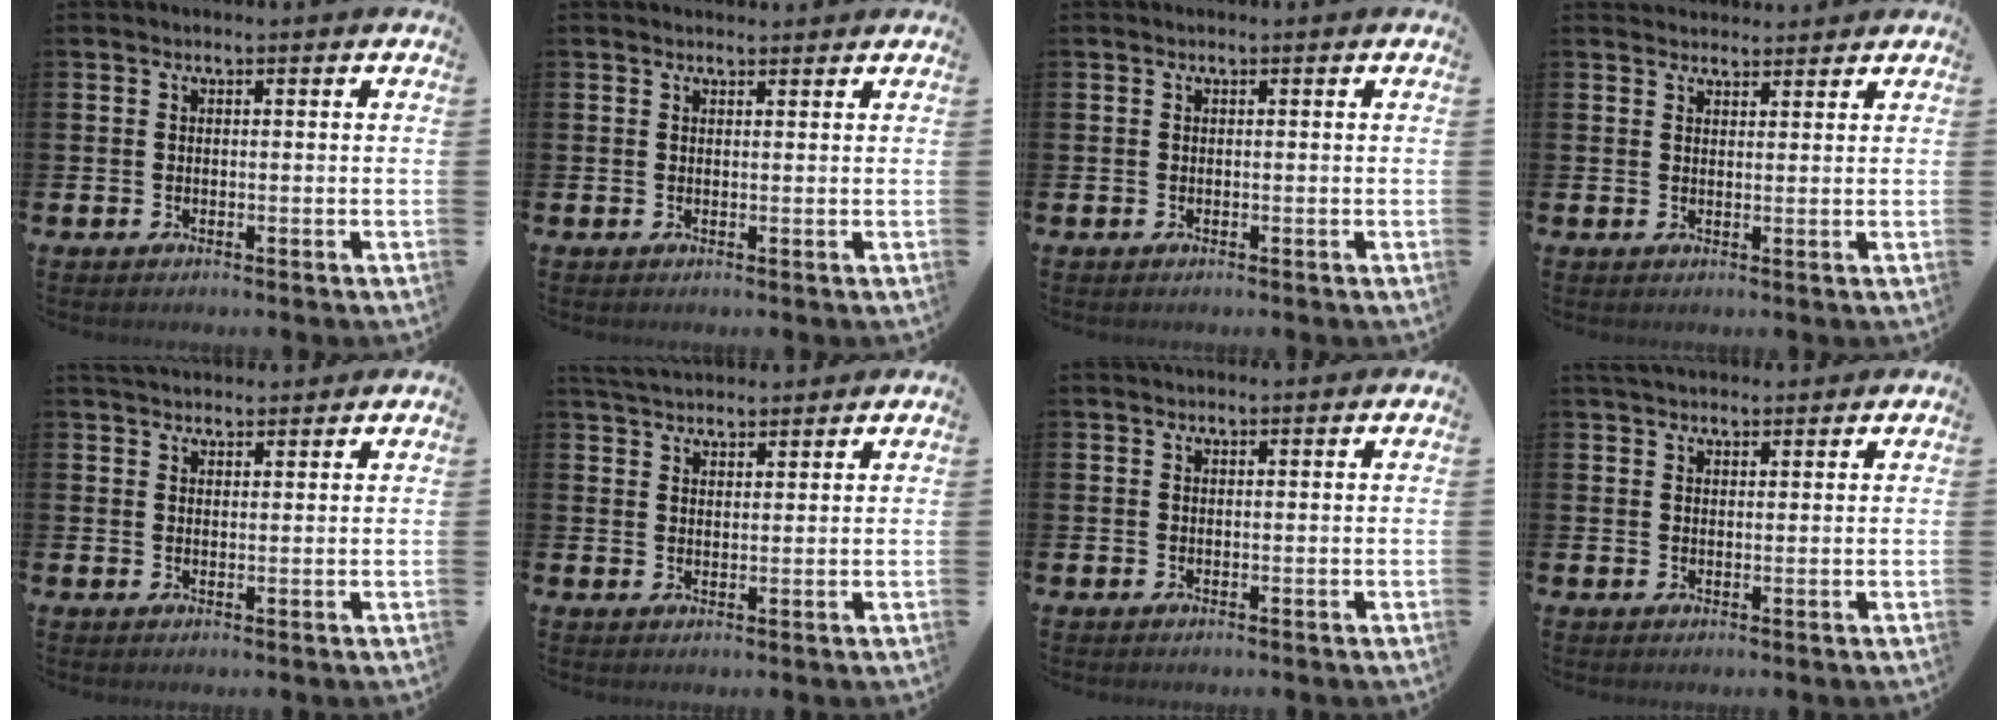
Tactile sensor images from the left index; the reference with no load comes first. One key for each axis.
{"total": 1.0, "fx": 0.9, "fy": 0.3, "fz": 0.1, "tx": 0.013, "ty": -0.003, "tz": 0.014}
{"total": 0.0}
{"total": 2.5, "fx": 2.4, "fy": 0.7, "fz": -0.2, "tx": 0.014, "ty": -0.013, "tz": 0.041}
{"total": 2.9, "fx": 2.8, "fy": 0.7, "fz": 0.2, "tx": 0.004, "ty": -0.015, "tz": 0.050}
{"total": 4.1, "fx": 4.0, "fy": 0.9, "fz": 0.5, "tx": -0.014, "ty": -0.017, "tz": 0.073}
{"total": 1.6, "fx": 1.6, "fy": 0.4, "fz": 0.0, "tx": 0.006, "ty": -0.004, "tz": 0.028}
{"total": 3.0, "fx": 2.7, "fy": 1.0, "fz": 0.7, "tx": -0.004, "ty": -0.009, "tz": 0.049}